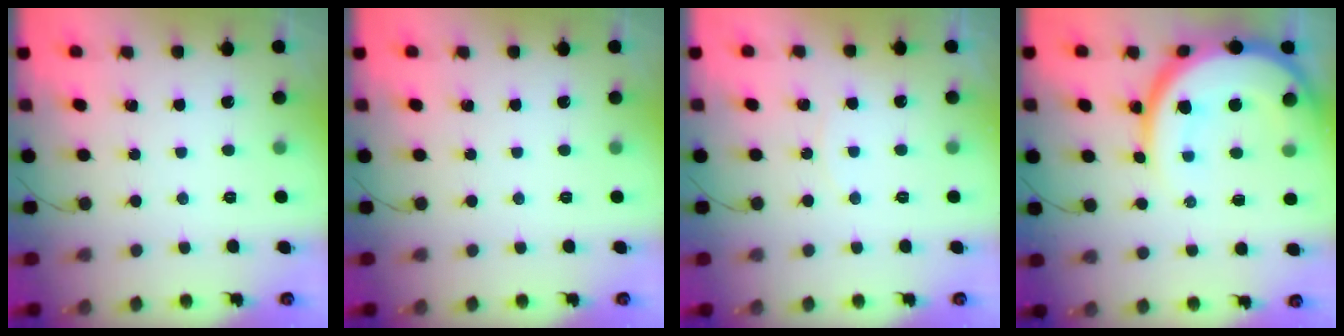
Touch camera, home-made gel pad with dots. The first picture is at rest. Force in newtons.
{"total": 0.0}
{"total": 2.2, "press": 2.1, "slide": 0.4}
{"total": 17.4, "press": 17.4, "slide": 1.0}